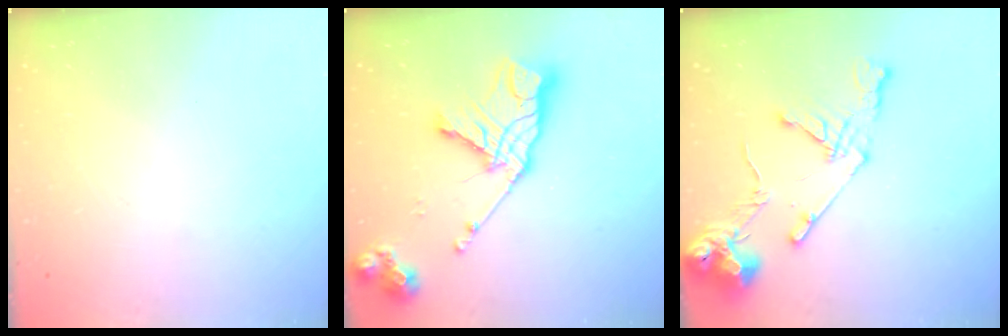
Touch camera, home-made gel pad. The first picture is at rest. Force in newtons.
{"total": 17.8, "press": 17.7, "slide": 1.5}
{"total": 13.1, "press": 13.0, "slide": 1.5}